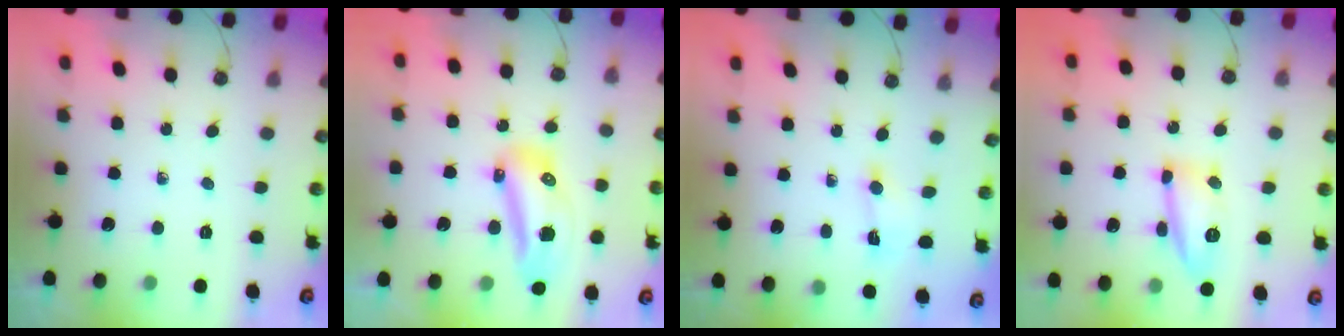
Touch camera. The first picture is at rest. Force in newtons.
{"total": 16.5, "press": 15.0, "slide": 6.8}
{"total": 0.8, "press": 0.8, "slide": 0.2}
{"total": 12.0, "press": 12.0, "slide": 0.7}